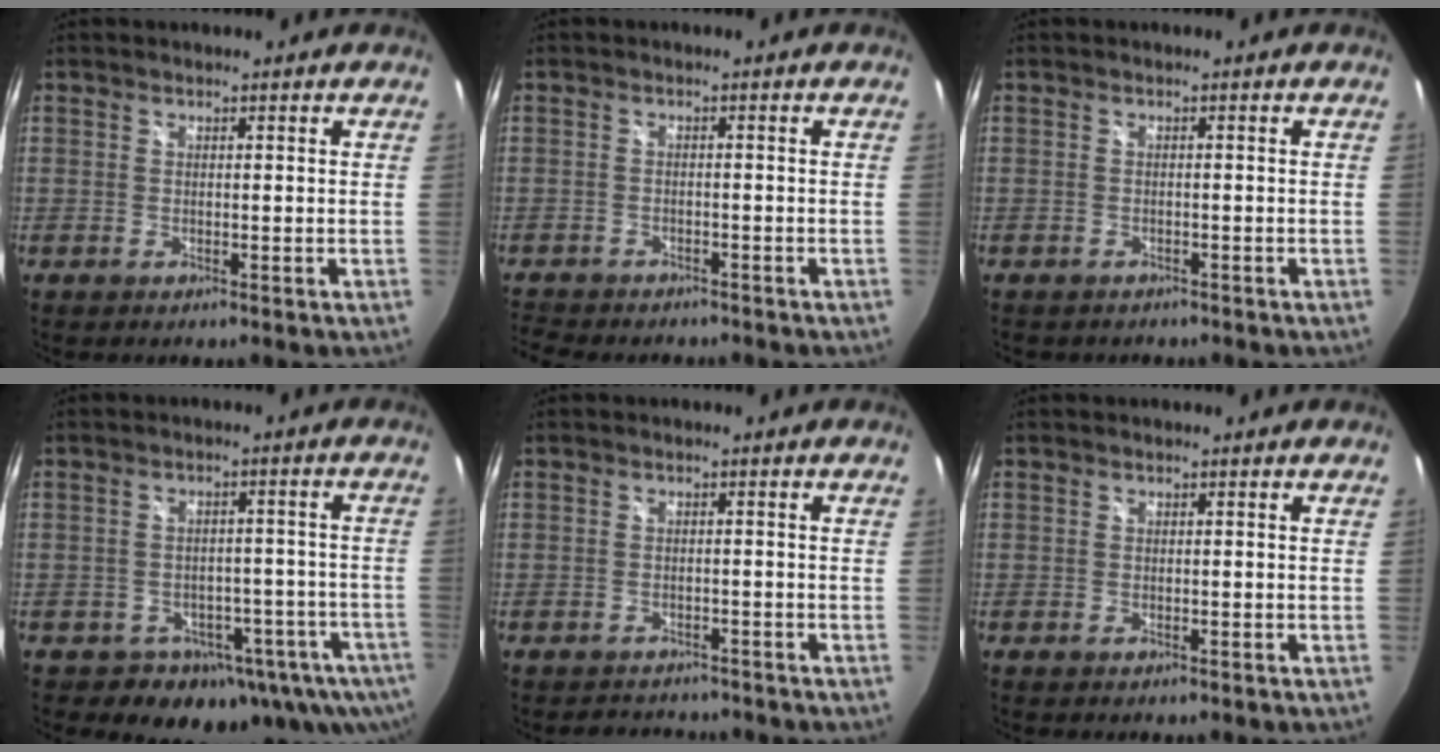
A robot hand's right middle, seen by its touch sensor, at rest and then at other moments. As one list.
[{"total": 7.0, "force": [-6.3, 2.3, 2.1], "torque": [-0.065, -0.018, -0.103]}, {"total": 2.1, "force": [-1.6, 1.3, 0.5], "torque": [-0.015, -0.008, -0.022]}, {"total": 12.2, "force": [-6.7, 8.6, 5.3], "torque": [-0.100, 0.007, -0.072]}, {"total": 4.3, "force": [-3.9, 1.9, 0.7], "torque": [-0.015, -0.001, -0.053]}, {"total": 0.0}]